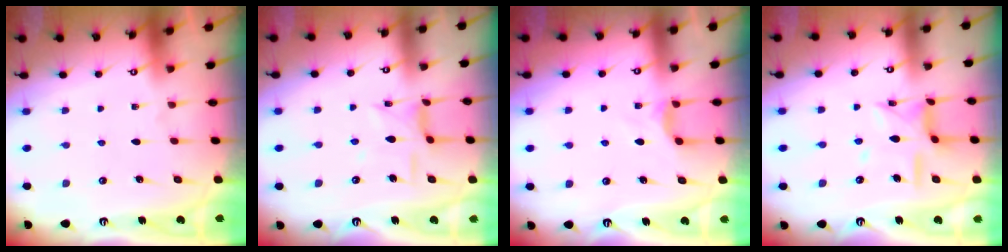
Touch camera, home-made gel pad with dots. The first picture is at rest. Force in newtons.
{"total": 7.7, "press": 7.6, "slide": 0.6}
{"total": 2.9, "press": 2.9, "slide": 0.4}
{"total": 10.7, "press": 10.7, "slide": 0.7}